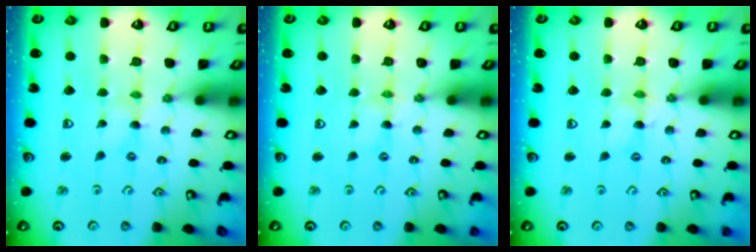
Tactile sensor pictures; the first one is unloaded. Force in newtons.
{"total": 0.0}
{"total": 1.3, "press": 1.2, "slide": 0.2}